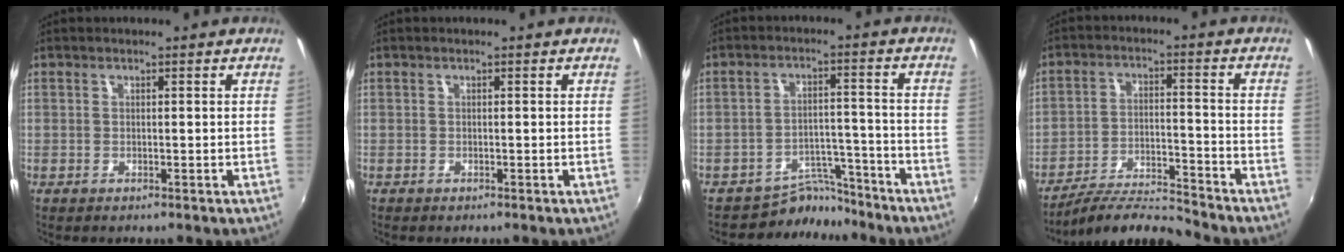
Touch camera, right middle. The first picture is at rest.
{"total": 0.0}
{"total": 6.8, "force": [-6.3, 2.5, -0.1], "torque": [0.001, 0.026, -0.098]}
{"total": 9.5, "force": [-9.3, -0.2, 2.0], "torque": [-0.054, 0.003, -0.165]}